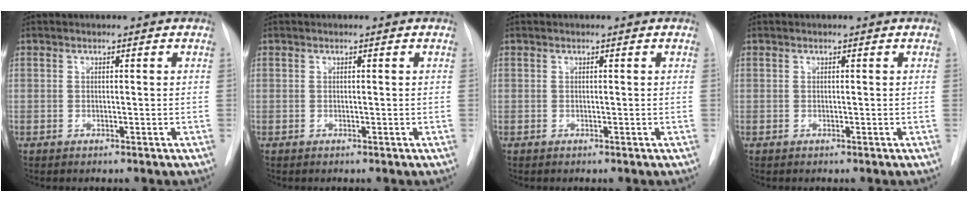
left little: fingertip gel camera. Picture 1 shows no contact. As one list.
[{"total": 0.0}, {"total": 0.0}, {"total": 0.0}]